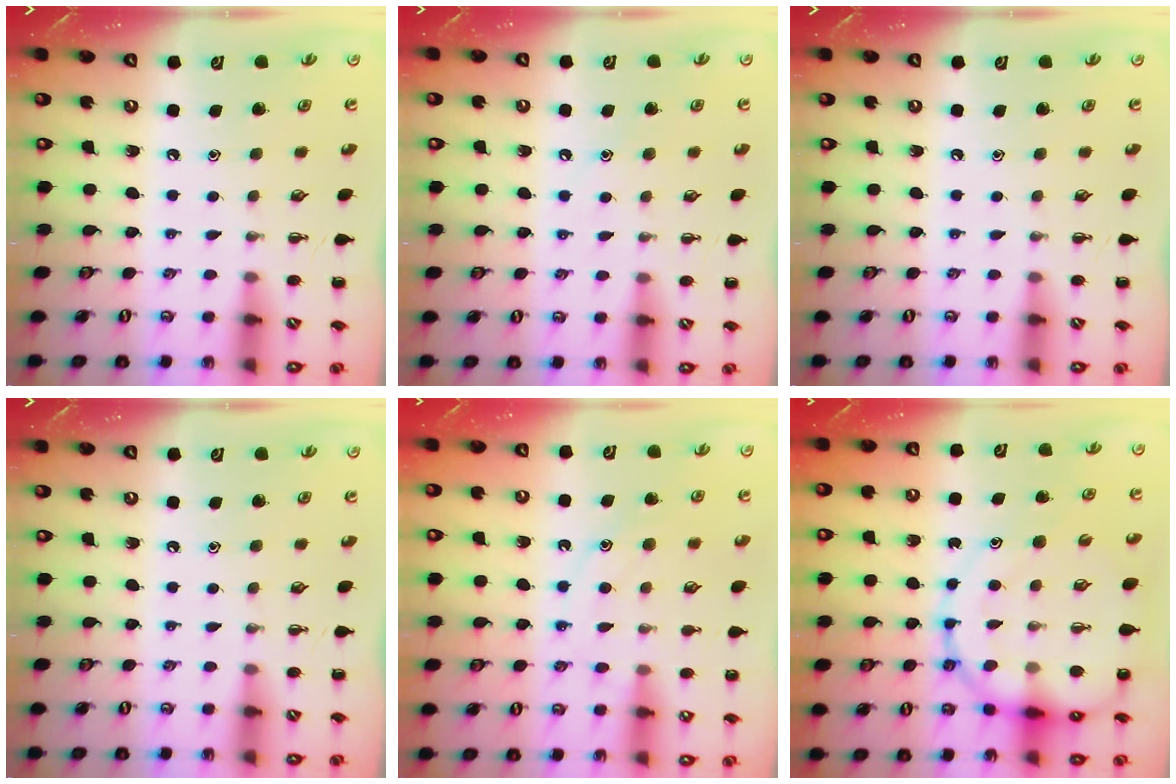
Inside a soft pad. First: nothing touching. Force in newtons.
{"total": 6.8, "press": 6.6, "slide": 1.7}
{"total": 0.0}
{"total": 0.0}
{"total": 12.3, "press": 12.2, "slide": 0.8}
{"total": 17.2, "press": 17.0, "slide": 3.1}